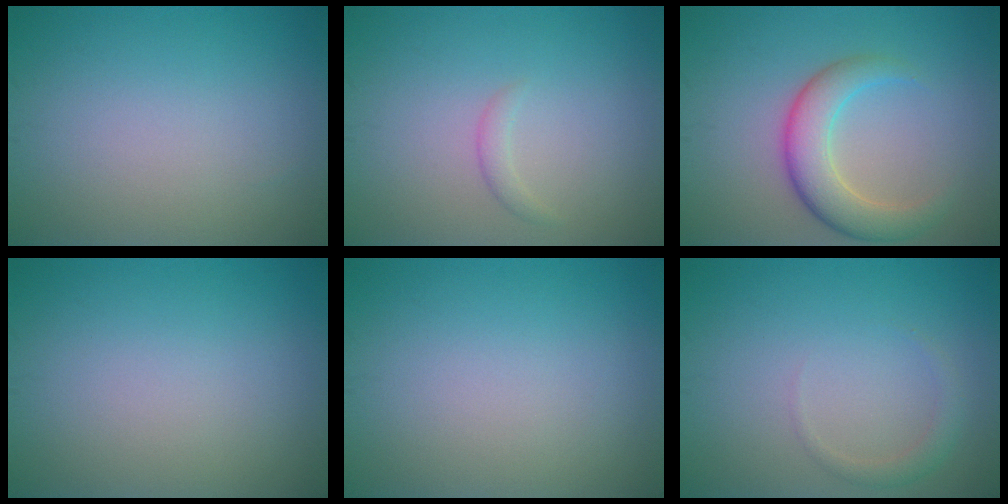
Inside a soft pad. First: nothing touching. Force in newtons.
{"total": 1.0, "press": 1.0, "slide": 0.1}
{"total": 4.8, "press": 4.8, "slide": 0.1}
{"total": 0.0}
{"total": 0.0}
{"total": 1.3, "press": 1.3, "slide": 0.1}